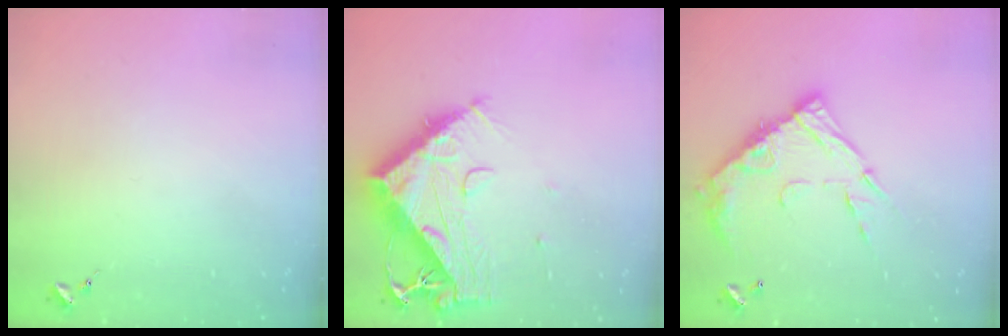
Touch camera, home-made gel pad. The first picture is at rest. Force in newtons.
{"total": 13.9, "press": 13.8, "slide": 1.3}
{"total": 16.0, "press": 15.9, "slide": 1.4}